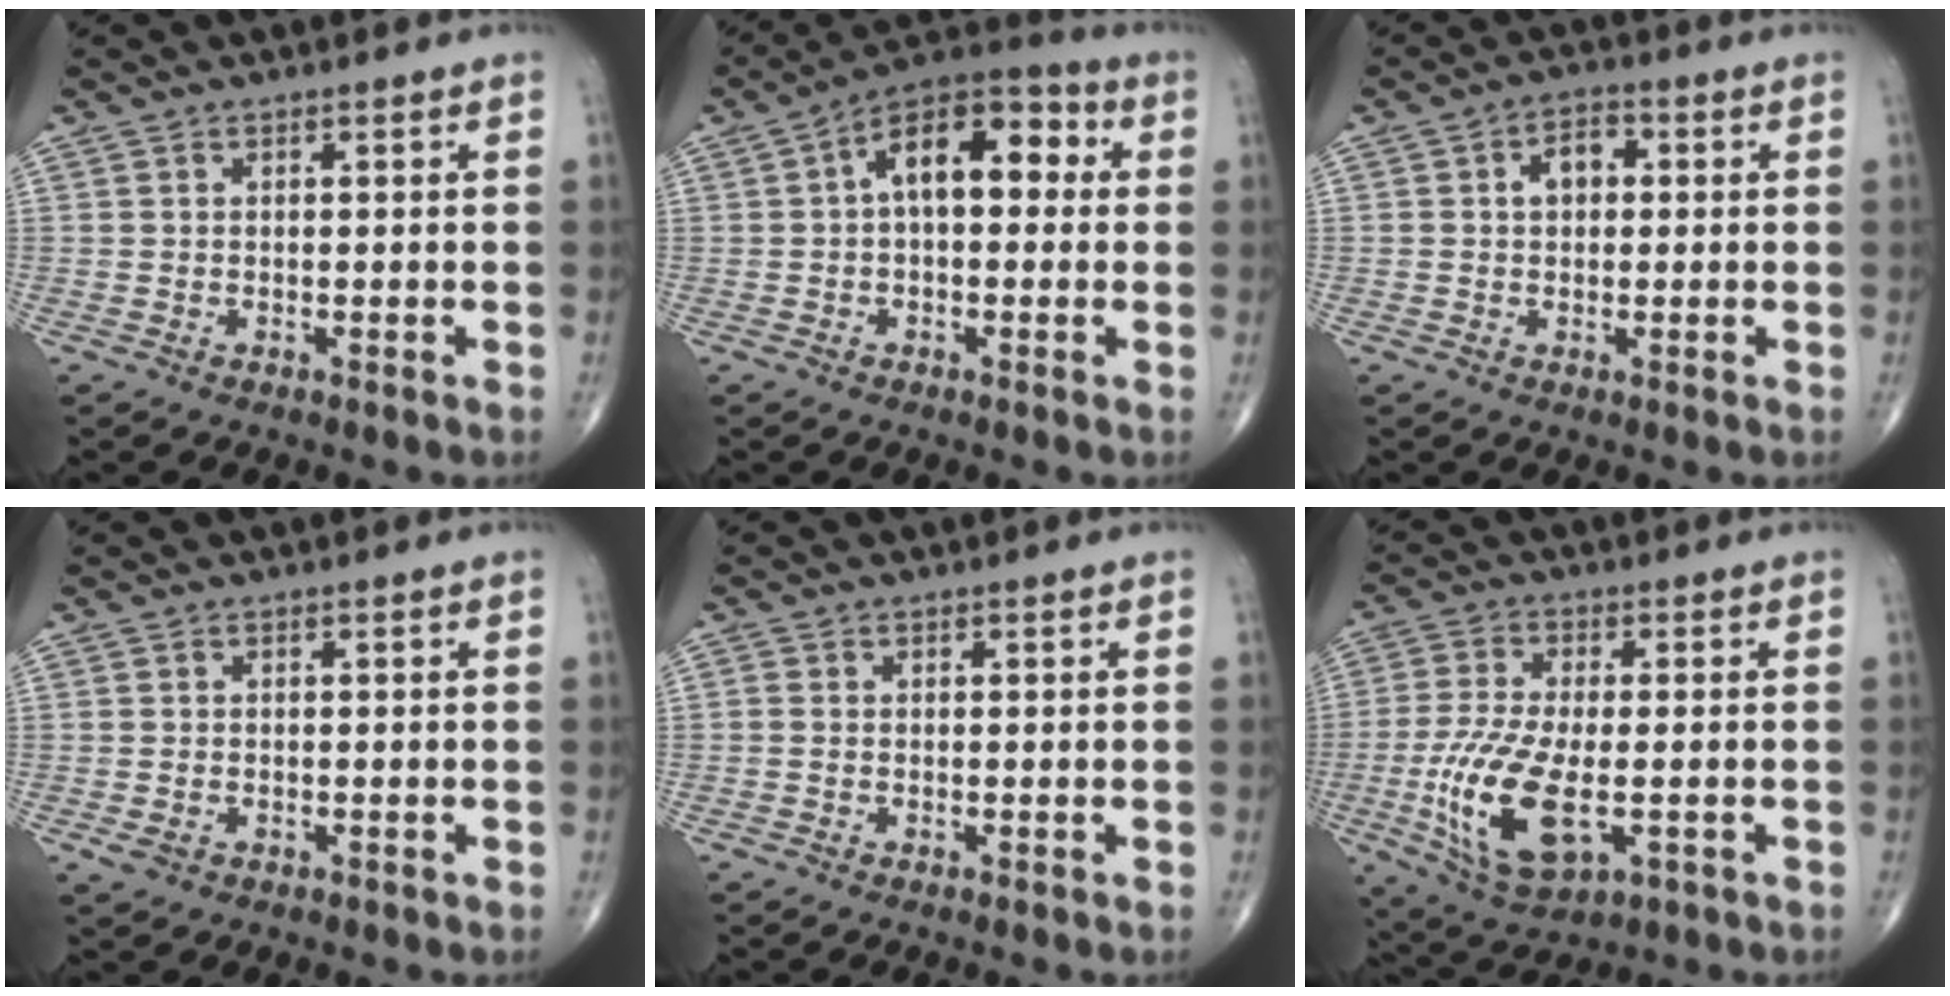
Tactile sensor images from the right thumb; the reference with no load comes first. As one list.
[{"total": 12.5, "force": [1.8, 6.8, 10.3], "torque": [-0.137, 0.039, 0.013]}, {"total": 4.9, "force": [0.7, 3.4, 3.4], "torque": [-0.044, 0.014, 0.005]}, {"total": 1.9, "force": [-0.6, 1.4, 1.2], "torque": [-0.022, 0.001, -0.006]}, {"total": 0.6, "force": [-0.2, 0.4, 0.4], "torque": [-0.006, 0.000, -0.006]}, {"total": 14.7, "force": [-3.4, 6.6, 12.7], "torque": [-0.263, -0.010, -0.052]}]